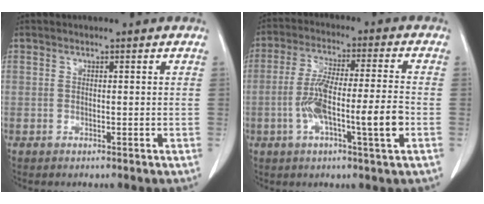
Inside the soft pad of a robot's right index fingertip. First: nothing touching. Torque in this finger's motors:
{"motor_torque": [1.42, -0.72, 0.65, 0.20]}